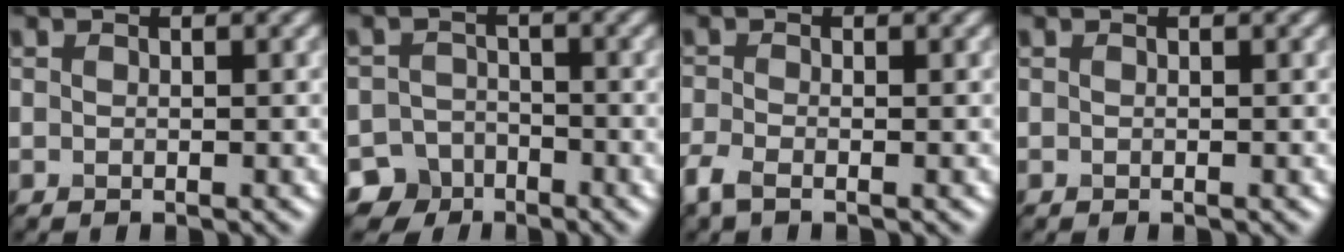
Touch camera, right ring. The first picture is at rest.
{"total": 5.3, "force": [-3.8, 3.6, 0.4], "torque": [0.023, -0.005, -0.063]}
{"total": 2.1, "force": [-1.4, 0.7, 1.4], "torque": [-0.040, -0.009, -0.038]}
{"total": 0.0}